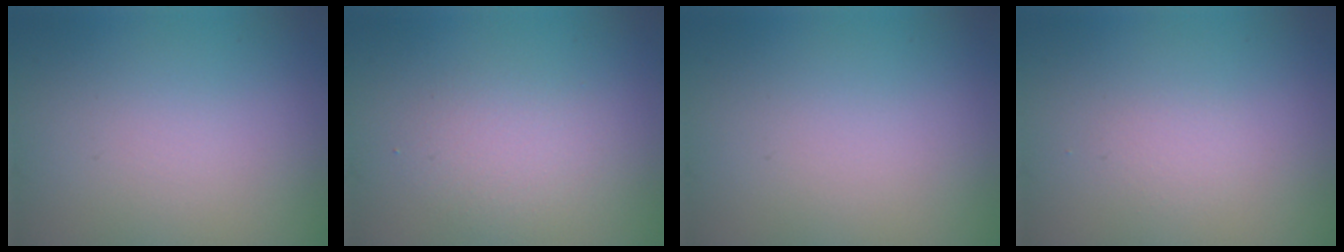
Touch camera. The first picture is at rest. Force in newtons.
{"total": 2.1, "press": 2.1, "slide": 0.2}
{"total": 0.0}
{"total": 0.7, "press": 0.7, "slide": 0.0}